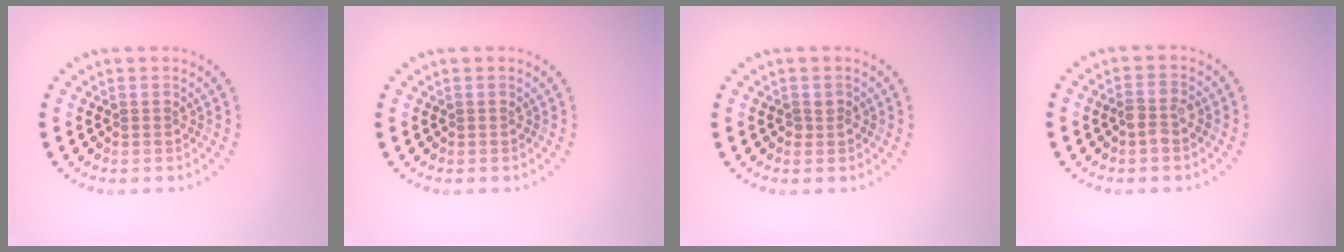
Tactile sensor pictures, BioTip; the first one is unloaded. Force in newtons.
{"total": 0.0}
{"total": 0.6, "press": 0.6, "slide": 0.1}
{"total": 1.7, "press": 1.7, "slide": 0.4}